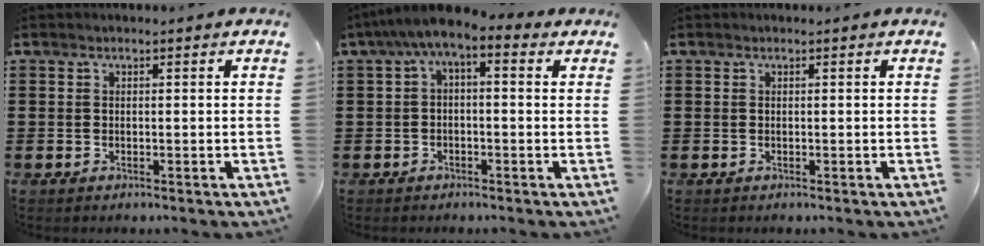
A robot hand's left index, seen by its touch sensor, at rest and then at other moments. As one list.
[{"total": 3.0, "force": [-0.5, 0.7, 2.9], "torque": [-0.065, -0.010, -0.019]}, {"total": 0.0}]